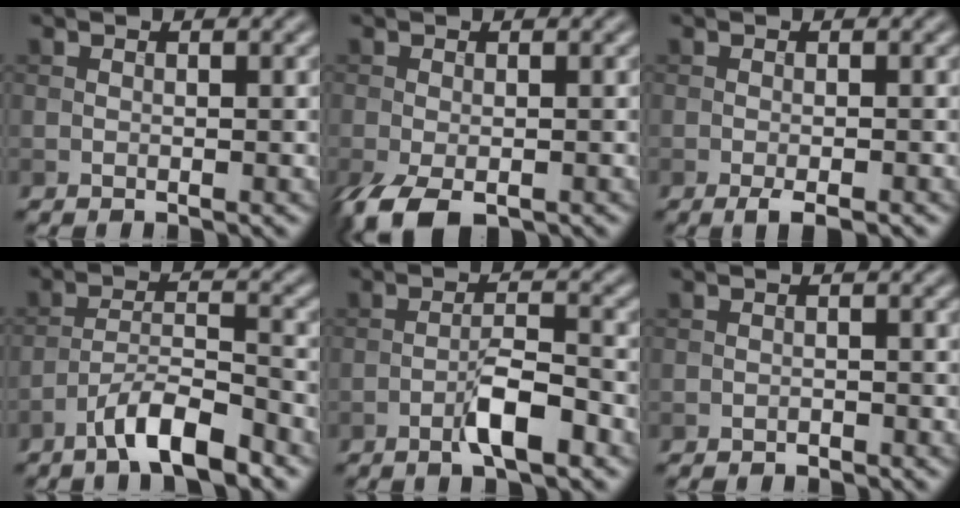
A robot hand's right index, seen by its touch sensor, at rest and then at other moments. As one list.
[{"total": 4.7, "force": [-2.9, 1.9, 3.1], "torque": [-0.065, -0.012, -0.053]}, {"total": 2.0, "force": [-1.2, 0.3, 1.5], "torque": [-0.024, -0.003, -0.021]}, {"total": 5.4, "force": [-3.9, 1.1, 3.5], "torque": [-0.060, 0.007, -0.074]}, {"total": 3.9, "force": [-2.1, 0.7, 3.1], "torque": [-0.057, 0.010, -0.042]}, {"total": 0.6, "force": [-0.6, 0.2, 0.1], "torque": [0.002, 0.000, -0.010]}]